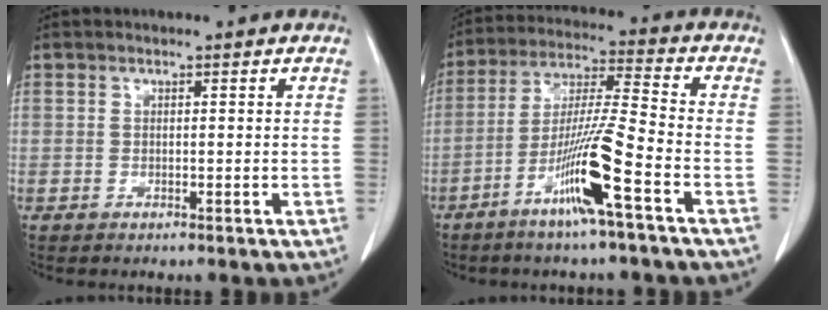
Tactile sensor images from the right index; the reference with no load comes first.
{"total": 11.6, "force": [-5.8, -1.1, 10.0], "torque": [-0.196, -0.010, -0.112]}